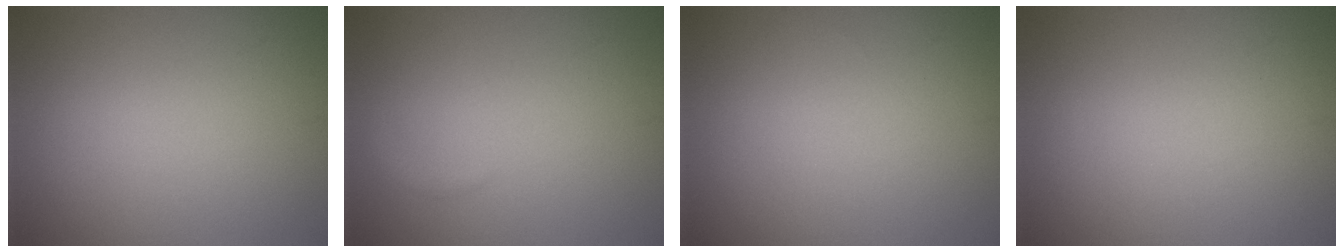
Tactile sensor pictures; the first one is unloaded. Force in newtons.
{"total": 0.8, "press": 0.8, "slide": 0.0}
{"total": 0.0}
{"total": 0.0}